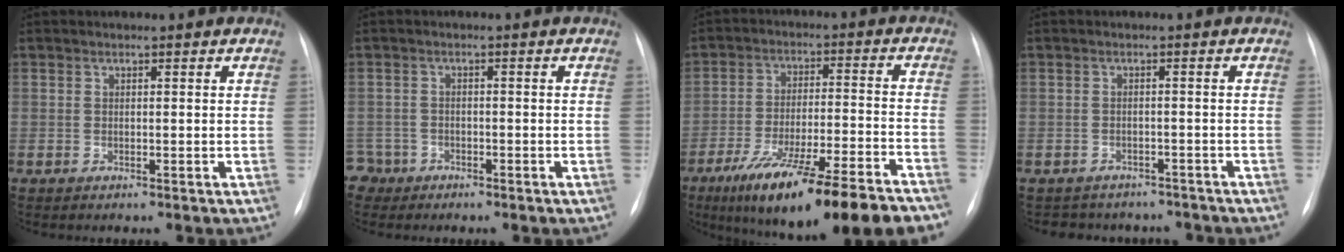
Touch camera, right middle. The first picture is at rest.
{"total": 3.2, "force": [-2.0, 2.3, -0.8], "torque": [0.018, 0.009, -0.042]}
{"total": 21.2, "force": [-15.5, 1.5, 14.4], "torque": [-0.188, -0.017, -0.248]}
{"total": 7.4, "force": [-6.6, 3.4, 0.5], "torque": [-0.004, 0.018, -0.074]}